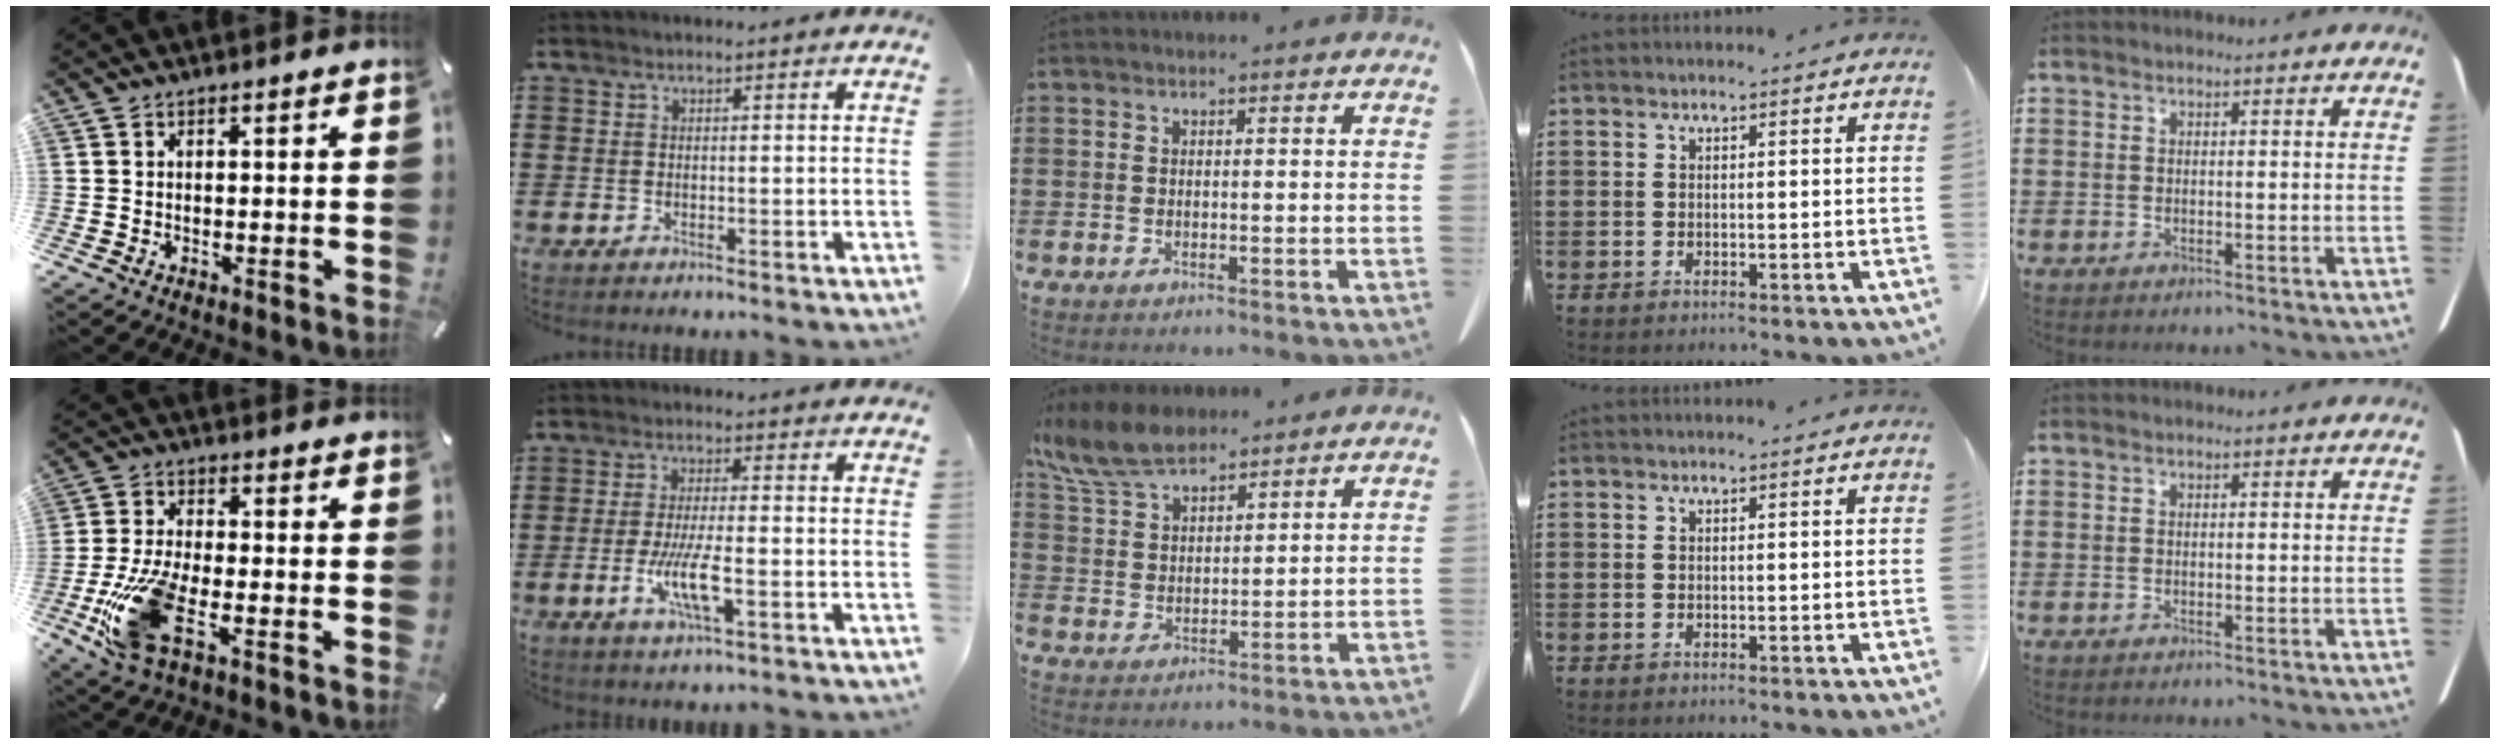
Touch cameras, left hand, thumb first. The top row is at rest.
{"thumb": {"total": 13.9, "force": [-4.9, 5.9, 11.6], "torque": [-0.254, -0.009, -0.083]}, "index": {"total": 6.5, "force": [-2.1, 1.1, 6.0], "torque": [-0.128, -0.015, -0.042]}, "middle": {"total": 8.2, "force": [6.7, 2.8, 3.7], "torque": [-0.096, -0.010, 0.128]}}